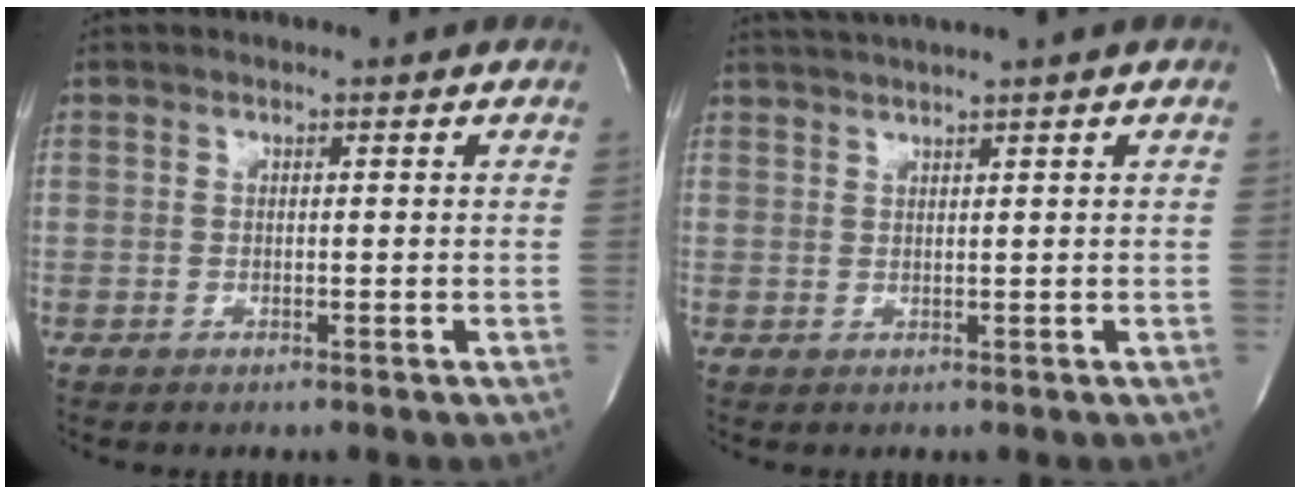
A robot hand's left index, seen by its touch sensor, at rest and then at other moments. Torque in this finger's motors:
{"motor_torque": [1.17, -0.97, 0.17, 0.06]}